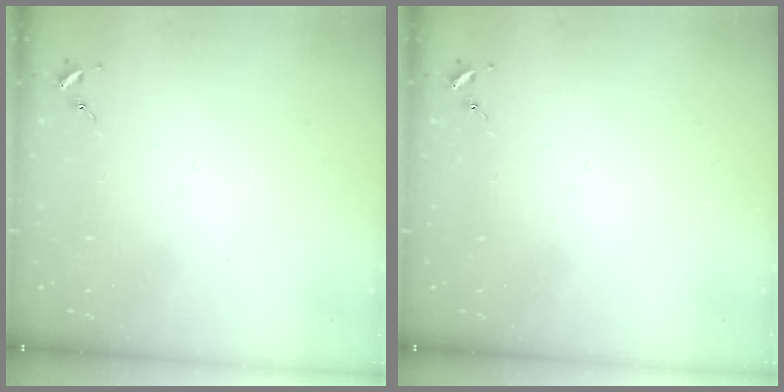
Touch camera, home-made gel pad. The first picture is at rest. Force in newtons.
{"total": 0.0}